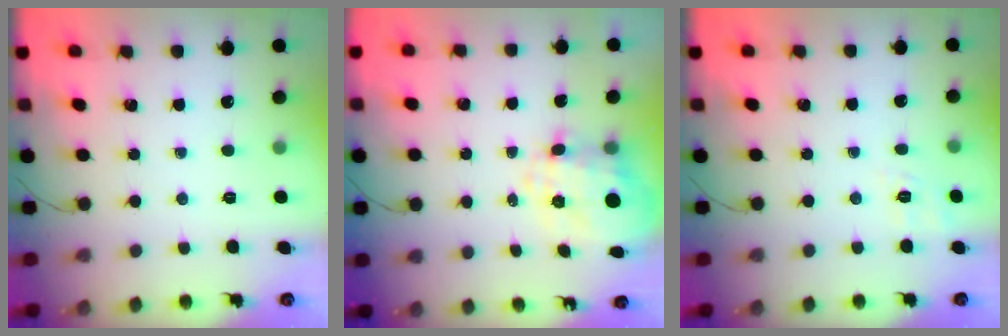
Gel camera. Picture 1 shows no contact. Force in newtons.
{"total": 8.0, "press": 7.8, "slide": 1.9}
{"total": 2.1, "press": 0.5, "slide": 2.0}